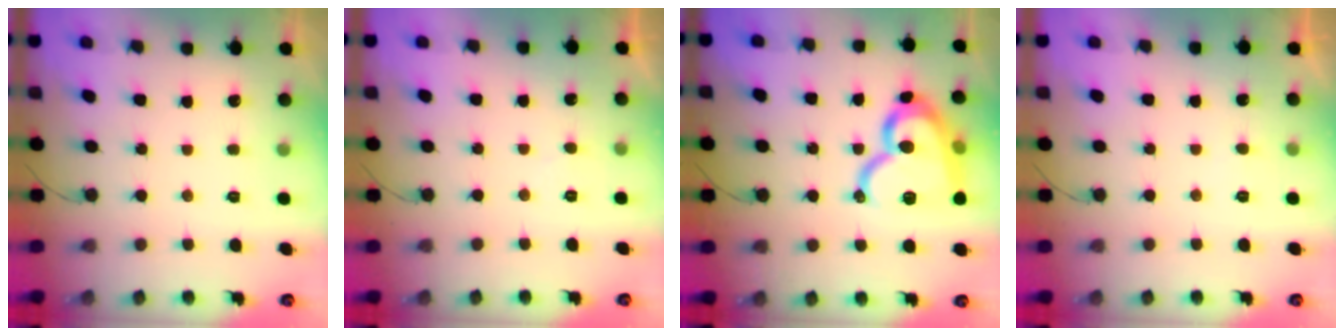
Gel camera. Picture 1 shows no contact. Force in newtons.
{"total": 2.3, "press": 2.3, "slide": 0.2}
{"total": 19.8, "press": 19.7, "slide": 2.0}
{"total": 2.3, "press": 2.3, "slide": 0.1}